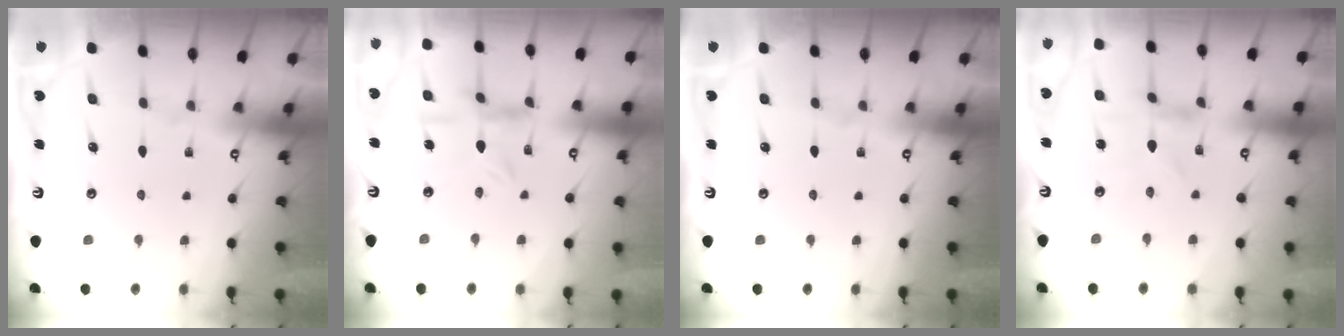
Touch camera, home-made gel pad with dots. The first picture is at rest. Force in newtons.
{"total": 6.9, "press": 6.9, "slide": 0.5}
{"total": 0.0}
{"total": 0.0}